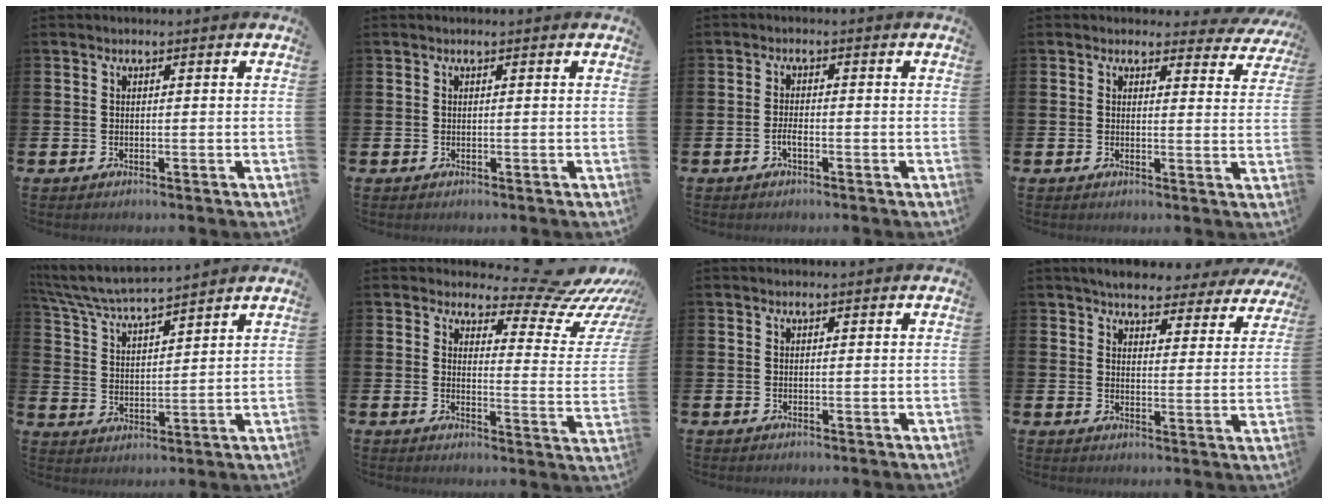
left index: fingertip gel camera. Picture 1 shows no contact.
{"total": 0.0}
{"total": 1.5, "force": [-0.7, 0.5, 1.2], "torque": [-0.031, 0.003, -0.013]}
{"total": 2.1, "force": [1.8, 1.1, 0.2], "torque": [-0.003, -0.010, 0.028]}
{"total": 6.2, "force": [6.0, 0.2, 1.6], "torque": [-0.060, -0.038, 0.105]}
{"total": 7.3, "force": [6.3, 2.3, 2.7], "torque": [-0.032, -0.064, 0.099]}
{"total": 0.0}
{"total": 4.7, "force": [4.6, 1.1, 0.6], "torque": [-0.032, -0.028, 0.079]}